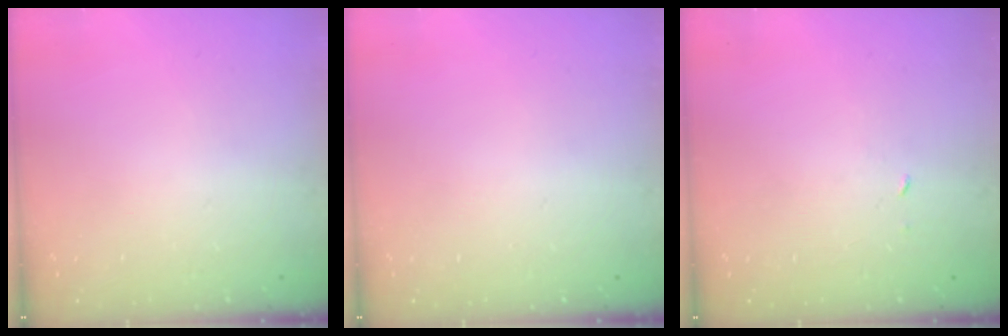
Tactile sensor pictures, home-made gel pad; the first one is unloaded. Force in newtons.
{"total": 0.0}
{"total": 1.9, "press": 1.9, "slide": 0.1}